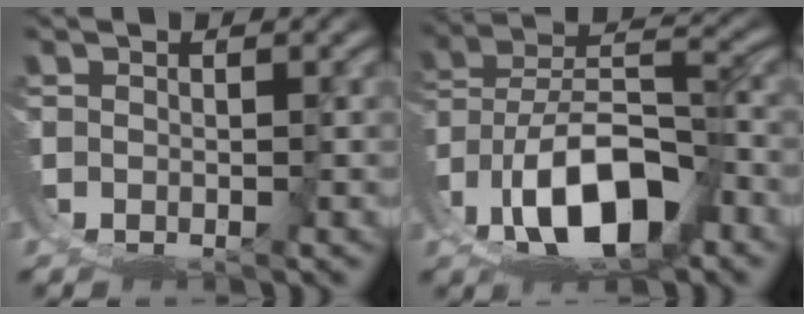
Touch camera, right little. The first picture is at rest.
{"total": 10.2, "force": [0.4, 6.1, 8.2], "torque": [-0.146, -0.024, 0.021]}